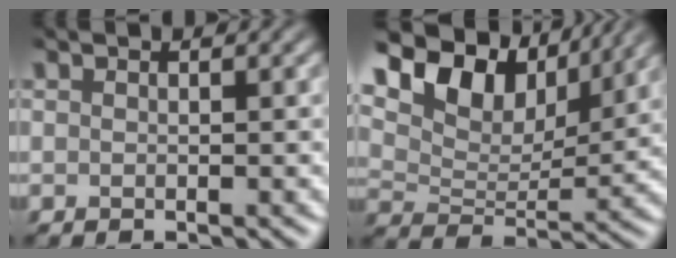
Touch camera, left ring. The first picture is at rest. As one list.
[{"total": 10.5, "force": [6.5, 5.6, 6.0], "torque": [-0.112, 0.012, 0.097]}]